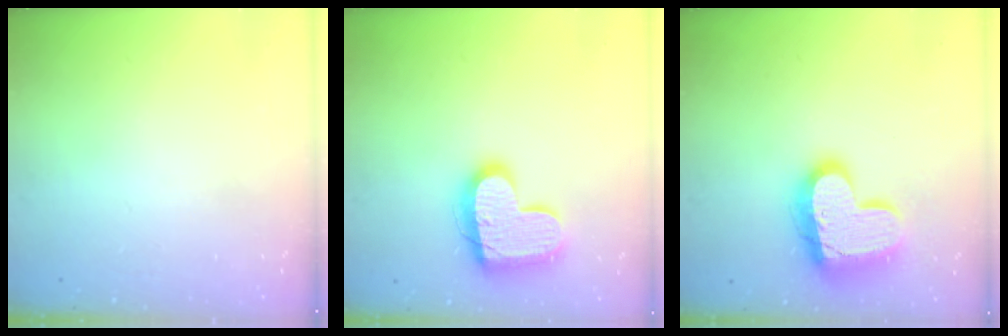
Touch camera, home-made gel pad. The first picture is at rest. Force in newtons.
{"total": 17.3, "press": 17.3, "slide": 1.2}
{"total": 19.1, "press": 19.0, "slide": 1.8}